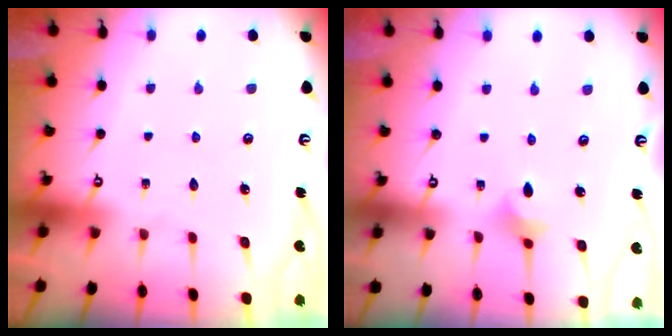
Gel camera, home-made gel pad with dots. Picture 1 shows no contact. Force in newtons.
{"total": 4.2, "press": 4.1, "slide": 0.8}